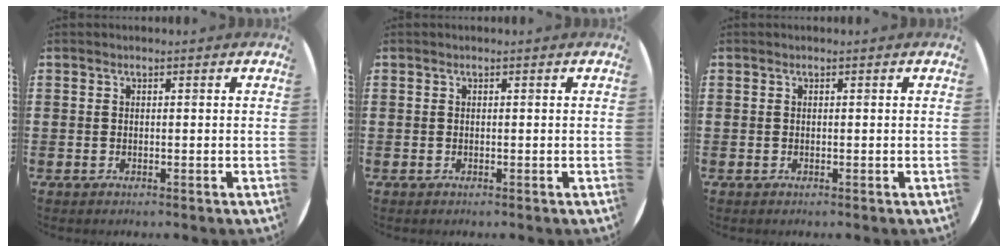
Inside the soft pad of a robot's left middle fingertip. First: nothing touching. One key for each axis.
{"total": 0.0}
{"total": 0.0}